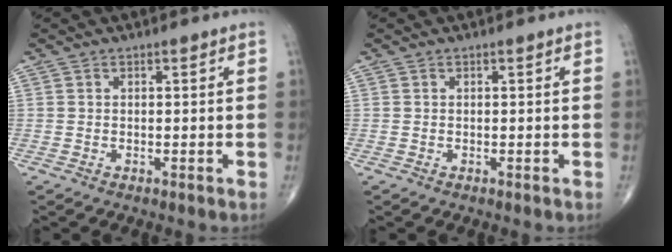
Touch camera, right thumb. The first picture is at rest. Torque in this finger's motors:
{"motor_torque": [0.00, 0.00, 0.00, 0.00, 0.02]}